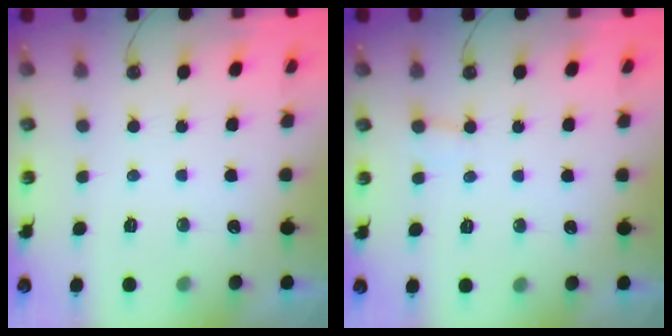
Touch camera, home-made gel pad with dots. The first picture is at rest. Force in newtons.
{"total": 3.8, "press": 3.8, "slide": 0.3}